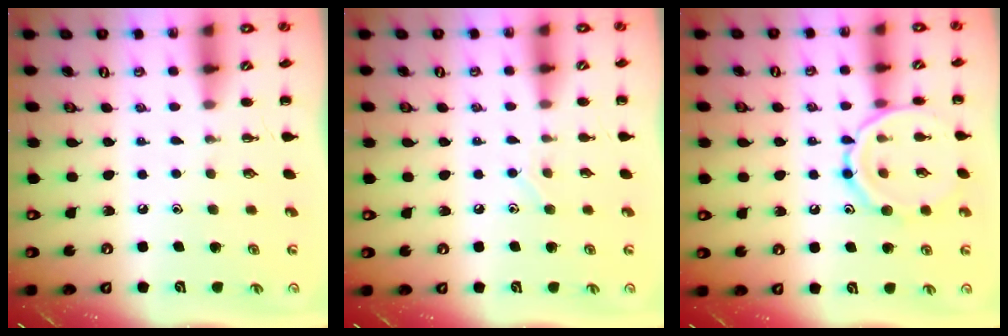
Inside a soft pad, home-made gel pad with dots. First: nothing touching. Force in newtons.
{"total": 5.5, "press": 5.3, "slide": 1.5}
{"total": 13.5, "press": 13.5, "slide": 0.4}